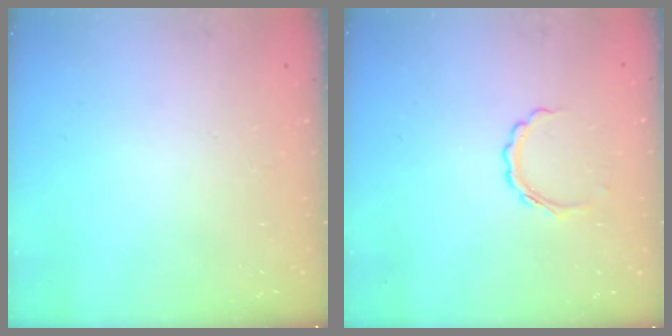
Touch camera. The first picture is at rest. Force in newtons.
{"total": 5.2, "press": 5.0, "slide": 1.1}